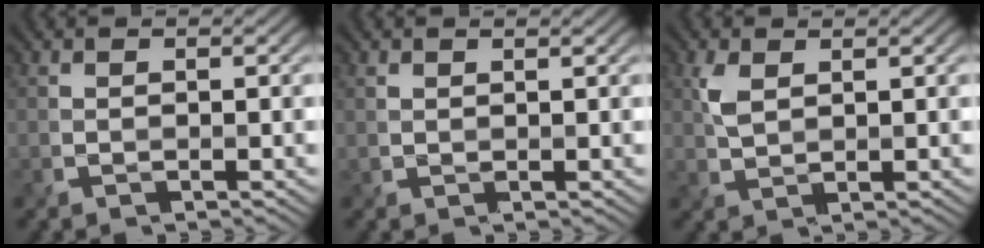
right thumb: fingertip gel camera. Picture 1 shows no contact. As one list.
[{"total": 0.8, "force": [0.7, 0.2, 0.1], "torque": [-0.010, -0.003, 0.017]}, {"total": 2.6, "force": [1.2, 1.4, 1.9], "torque": [-0.056, 0.002, 0.029]}]